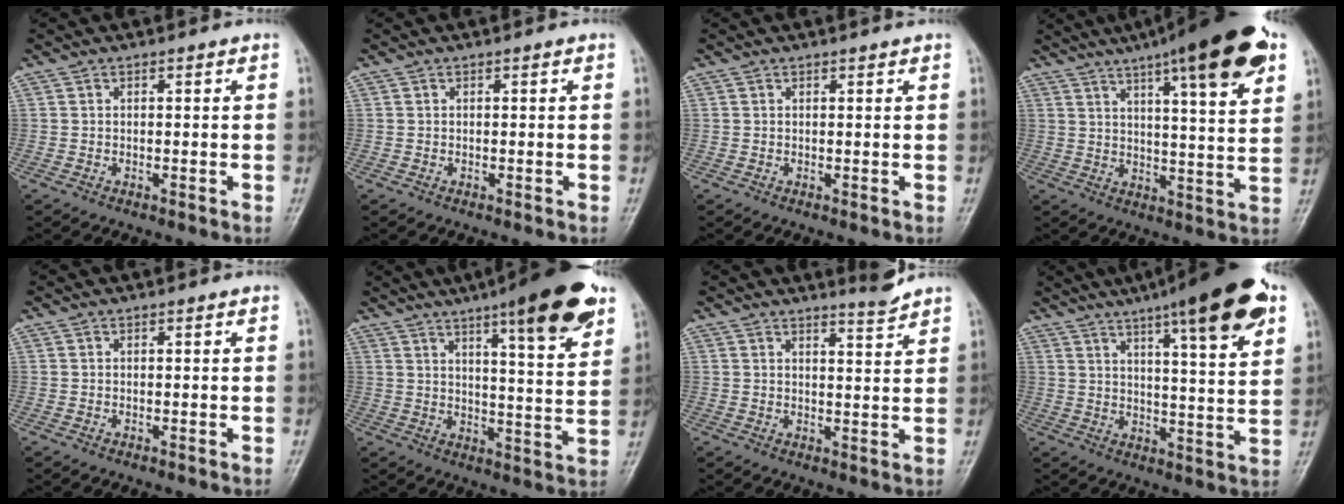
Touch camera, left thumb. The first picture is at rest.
{"total": 0.0}
{"total": 1.1, "force": [0.8, 0.1, 0.7], "torque": [-0.005, 0.002, 0.010]}
{"total": 20.7, "force": [11.7, 4.1, 16.6], "torque": [-0.229, -0.021, 0.167]}
{"total": 0.0}
{"total": 16.6, "force": [10.1, 3.1, 12.8], "torque": [-0.156, -0.049, 0.146]}
{"total": 3.3, "force": [3.1, -0.1, 1.0], "torque": [-0.011, -0.035, 0.051]}
{"total": 19.8, "force": [11.4, 3.8, 15.8], "torque": [-0.212, -0.028, 0.164]}